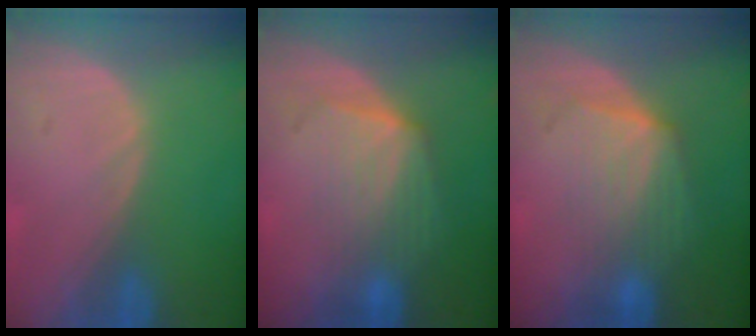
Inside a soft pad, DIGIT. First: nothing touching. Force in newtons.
{"total": 7.1, "press": 6.5, "slide": 2.9}
{"total": 7.1, "press": 6.5, "slide": 2.9}